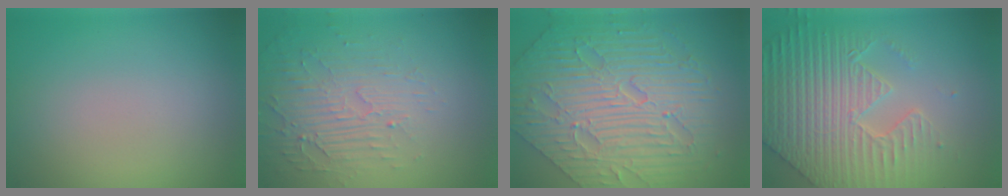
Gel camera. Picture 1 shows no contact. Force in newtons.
{"total": 4.7, "press": 3.2, "slide": 3.5}
{"total": 8.6, "press": 6.8, "slide": 5.2}
{"total": 7.3, "press": 6.0, "slide": 4.1}